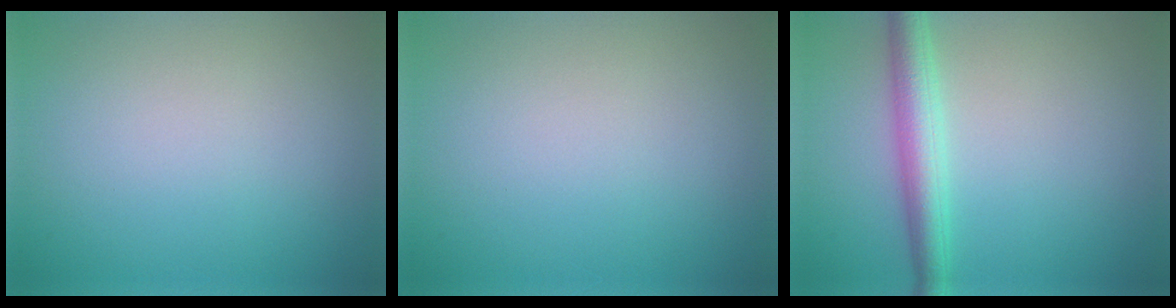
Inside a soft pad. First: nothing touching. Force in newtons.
{"total": 0.0}
{"total": 3.8, "press": 3.8, "slide": 0.1}